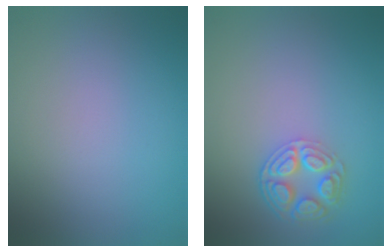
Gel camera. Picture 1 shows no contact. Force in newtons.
{"total": 4.2, "press": 3.5, "slide": 2.3}